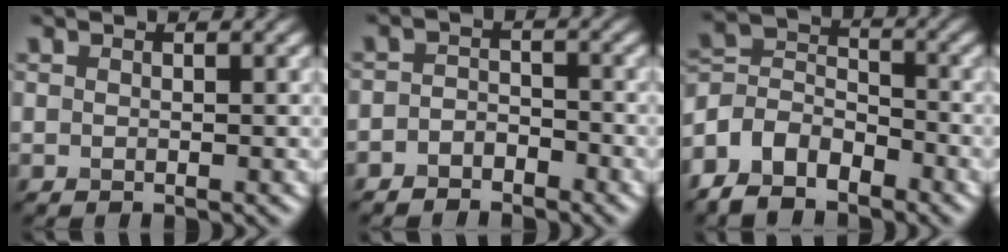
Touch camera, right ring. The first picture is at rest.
{"total": 2.2, "force": [-1.8, 1.2, 0.5], "torque": [-0.006, 0.006, -0.039]}
{"total": 5.6, "force": [-3.9, 3.3, 2.4], "torque": [-0.045, 0.006, -0.083]}